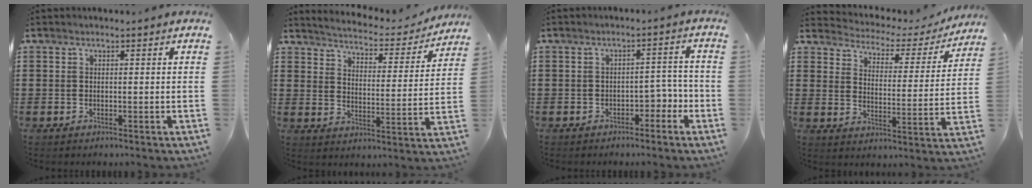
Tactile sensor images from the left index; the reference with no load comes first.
{"total": 3.6, "force": [3.6, -0.1, 0.6], "torque": [-0.035, -0.036, 0.054]}
{"total": 3.3, "force": [-2.4, 1.5, 1.7], "torque": [-0.033, 0.007, -0.051]}
{"total": 2.7, "force": [2.6, 0.8, 0.3], "torque": [-0.029, -0.025, 0.035]}